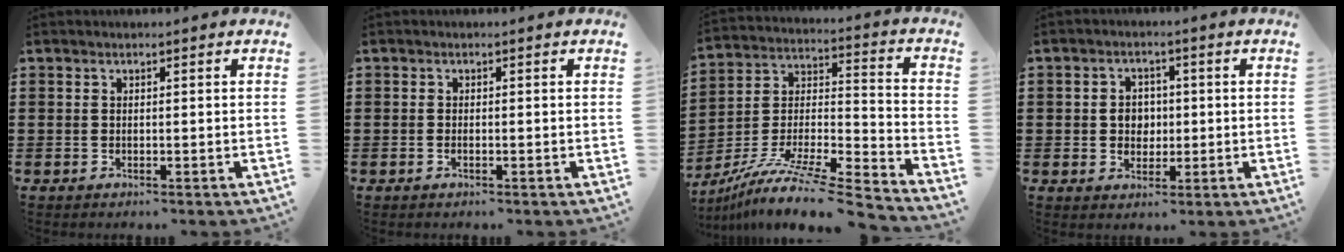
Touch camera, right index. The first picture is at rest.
{"total": 0.6, "force": [-0.3, 0.0, 0.5], "torque": [-0.012, -0.007, -0.003]}
{"total": 11.2, "force": [-9.2, 1.0, 6.4], "torque": [-0.116, 0.011, -0.178]}
{"total": 3.7, "force": [0.0, 3.2, 1.9], "torque": [-0.039, 0.005, -0.004]}